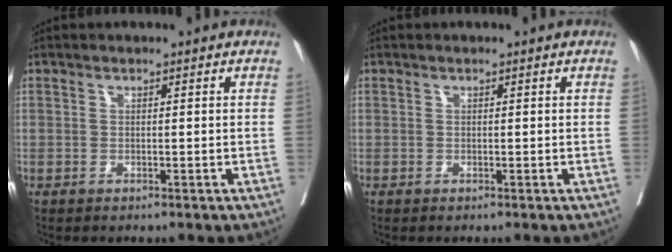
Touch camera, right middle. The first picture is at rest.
{"total": 0.0}